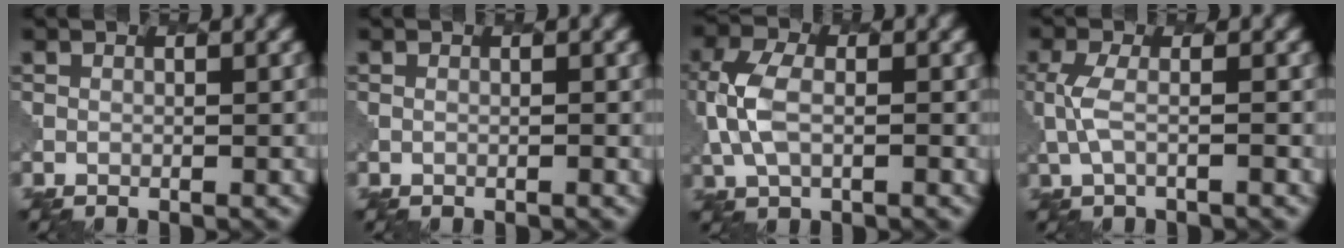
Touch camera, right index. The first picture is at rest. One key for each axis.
{"total": 1.1, "fx": 0.4, "fy": -0.7, "fz": -0.7, "tx": 0.007, "ty": 0.006, "tz": -0.006}
{"total": 3.5, "fx": 0.3, "fy": 2.1, "fz": 2.8, "tx": -0.088, "ty": 0.005, "tz": -0.013}
{"total": 1.3, "fx": 0.2, "fy": -0.4, "fz": 1.2, "tx": -0.048, "ty": 0.003, "tz": -0.014}